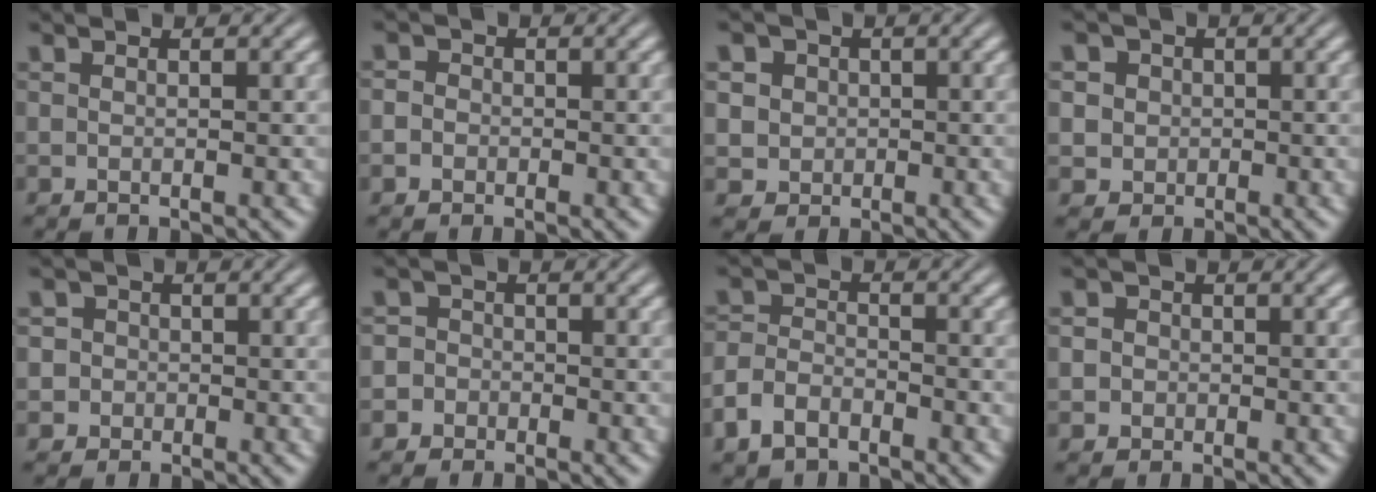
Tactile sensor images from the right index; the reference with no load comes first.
{"total": 1.5, "force": [-0.5, 1.4, 0.2], "torque": [0.002, -0.001, -0.016]}
{"total": 7.5, "force": [0.5, 6.9, 2.8], "torque": [-0.070, -0.025, 0.011]}
{"total": 6.9, "force": [0.3, 6.4, 2.6], "torque": [-0.064, -0.021, 0.006]}
{"total": 4.2, "force": [-0.7, 4.1, 0.8], "torque": [-0.020, -0.009, -0.018]}
{"total": 3.2, "force": [-1.4, 2.8, 0.0], "torque": [0.002, -0.006, -0.033]}
{"total": 3.1, "force": [-2.4, 1.8, 1.0], "torque": [-0.017, -0.013, -0.036]}
{"total": 2.8, "force": [-0.3, 2.7, 0.5], "torque": [-0.012, -0.003, -0.013]}